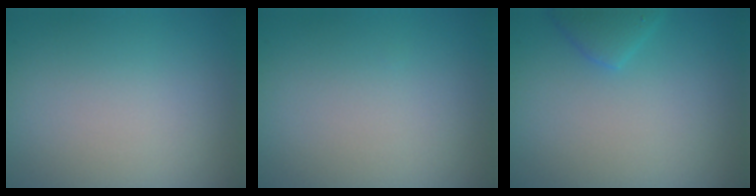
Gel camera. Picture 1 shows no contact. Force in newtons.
{"total": 0.0}
{"total": 1.9, "press": 1.9, "slide": 0.1}